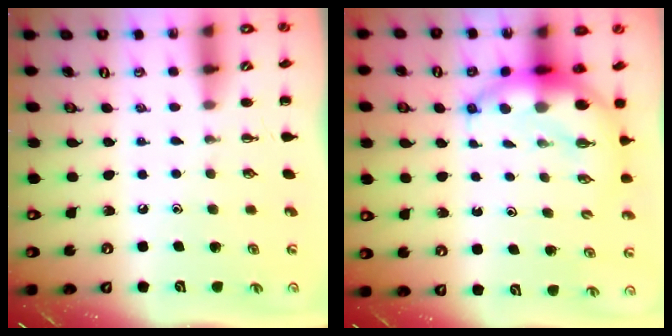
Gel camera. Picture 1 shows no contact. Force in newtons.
{"total": 9.0, "press": 8.6, "slide": 2.3}